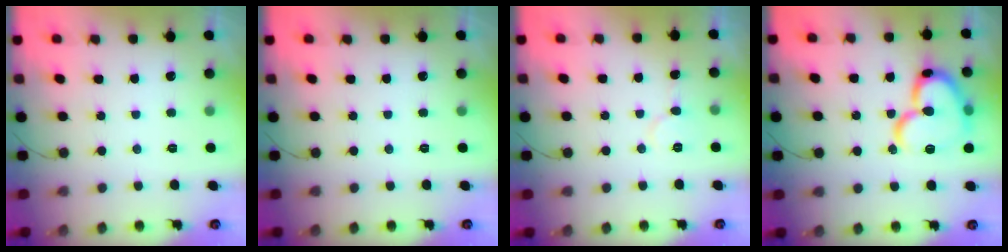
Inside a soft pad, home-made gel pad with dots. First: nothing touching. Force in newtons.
{"total": 0.0}
{"total": 5.2, "press": 5.2, "slide": 0.3}
{"total": 19.7, "press": 19.5, "slide": 2.2}